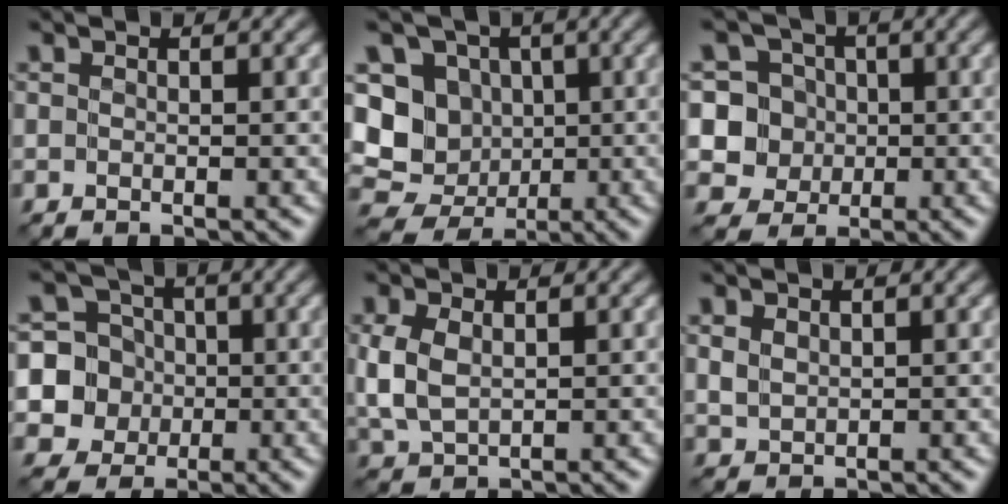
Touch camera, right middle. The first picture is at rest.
{"total": 8.0, "force": [0.7, 7.3, 3.1], "torque": [-0.038, 0.014, -0.025]}
{"total": 7.8, "force": [0.1, 7.6, 1.8], "torque": [-0.040, 0.026, -0.006]}
{"total": 7.9, "force": [-0.6, 7.7, 1.5], "torque": [-0.033, 0.025, -0.035]}
{"total": 3.3, "force": [0.8, 2.3, 2.3], "torque": [-0.065, 0.002, 0.018]}
{"total": 1.2, "force": [0.8, 0.9, 0.4], "torque": [-0.010, 0.002, 0.018]}